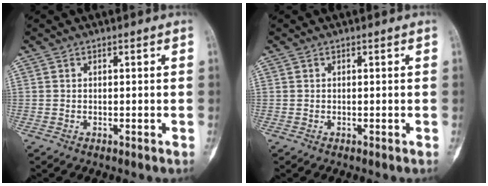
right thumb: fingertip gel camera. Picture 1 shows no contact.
{"total": 0.0}